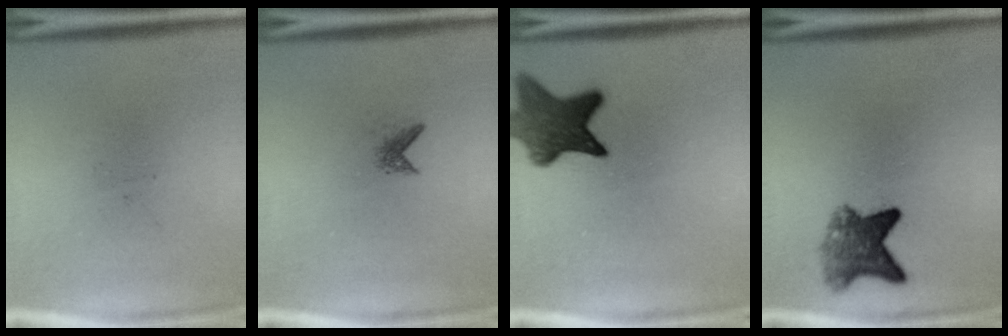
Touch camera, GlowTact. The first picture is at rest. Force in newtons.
{"total": 1.1}
{"total": 8.3}
{"total": 5.5}